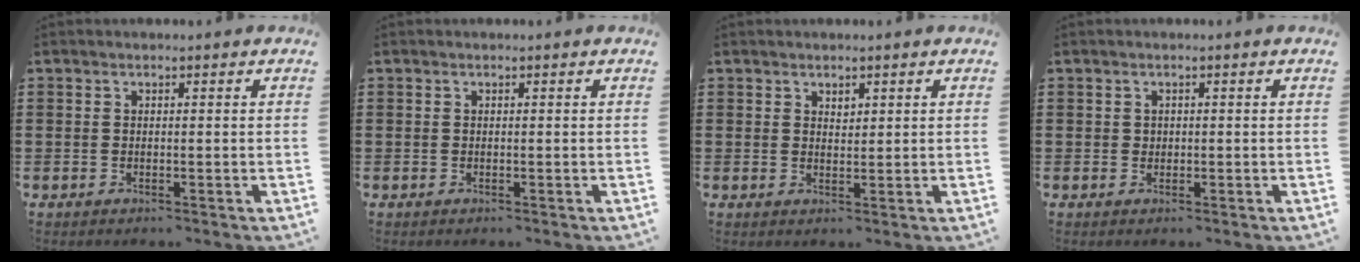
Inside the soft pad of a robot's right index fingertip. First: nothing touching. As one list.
[{"total": 0.0}, {"total": 1.5, "force": [1.2, 0.8, 0.5], "torque": [-0.011, 0.004, 0.022]}, {"total": 0.8, "force": [0.3, 0.7, 0.2], "torque": [-0.005, 0.003, 0.007]}]